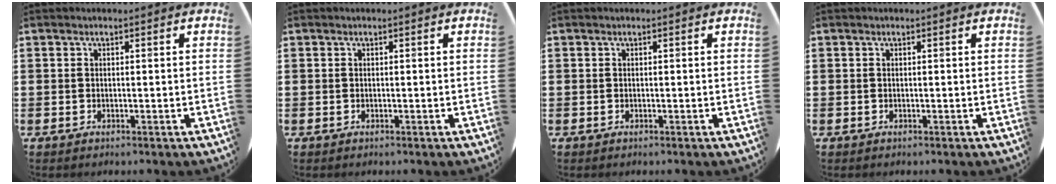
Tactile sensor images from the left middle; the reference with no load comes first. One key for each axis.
{"total": 0.0}
{"total": 0.0}
{"total": 0.0}